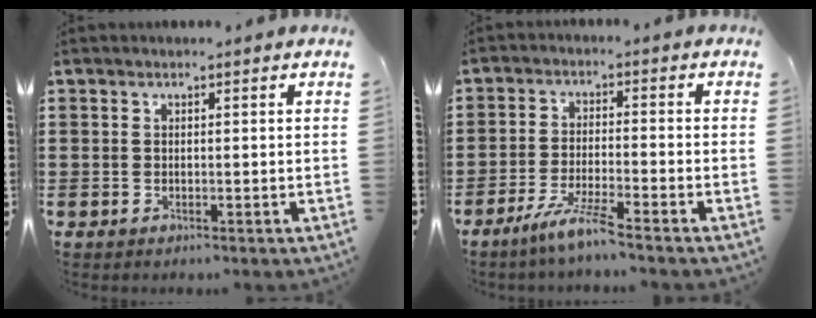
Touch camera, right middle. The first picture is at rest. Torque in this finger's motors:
{"motor_torque": [2.14, 0.00, 0.06, 0.08]}